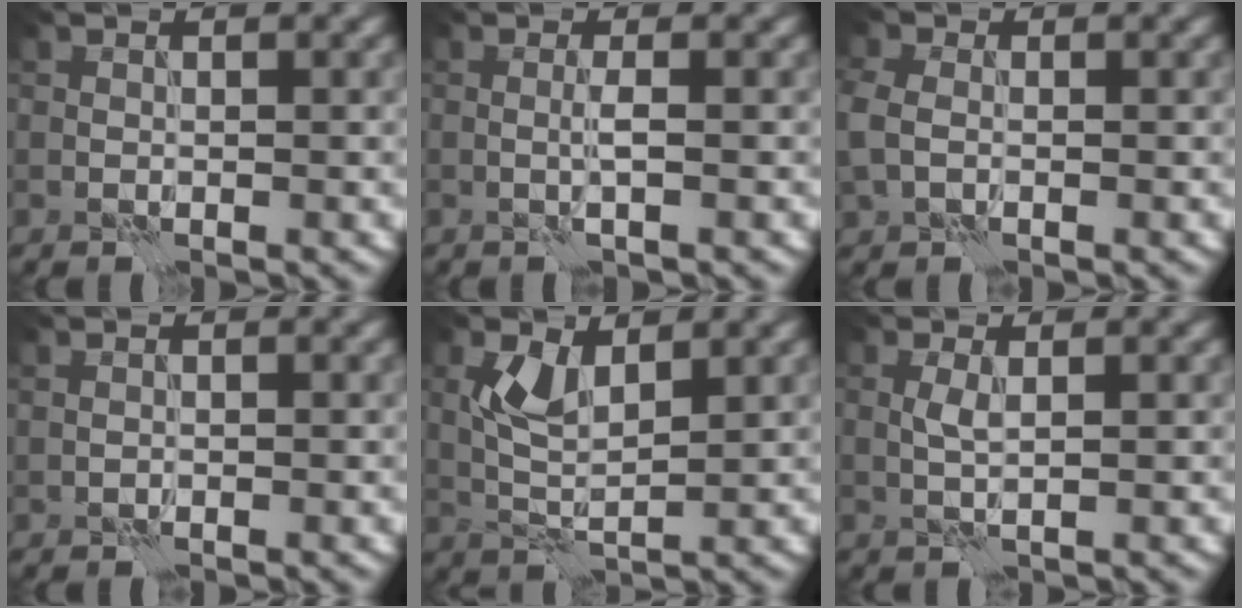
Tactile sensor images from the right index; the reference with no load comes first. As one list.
[{"total": 1.0, "force": [0.0, 0.0, 1.0], "torque": [-0.022, 0.003, -0.002]}, {"total": 2.7, "force": [-0.1, 2.2, 1.6], "torque": [-0.048, 0.005, -0.006]}, {"total": 0.0}, {"total": 3.7, "force": [1.5, 1.6, 2.9], "torque": [-0.066, 0.001, 0.032]}, {"total": 1.2, "force": [0.2, 0.2, 1.2], "torque": [-0.031, 0.004, 0.005]}]